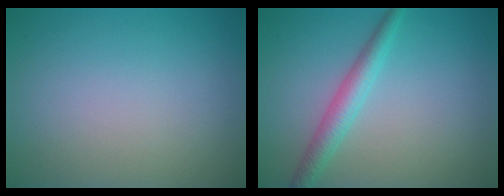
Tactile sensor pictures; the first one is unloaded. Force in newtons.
{"total": 2.7, "press": 2.7, "slide": 0.2}